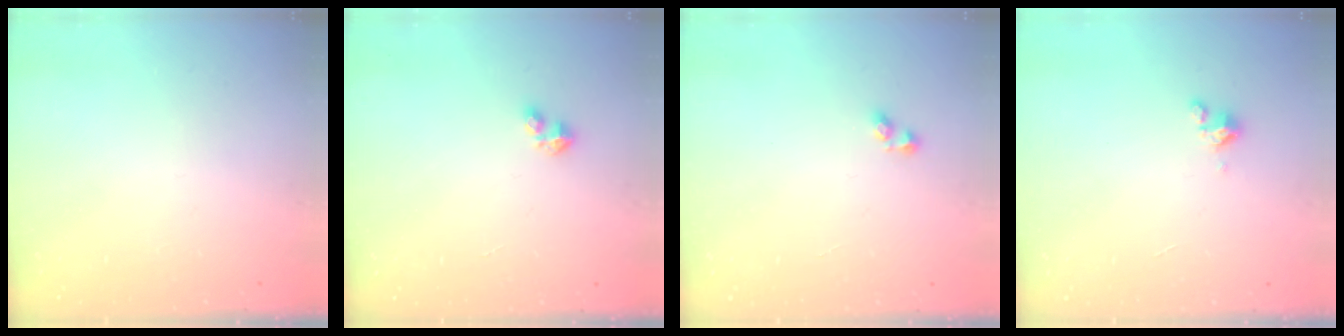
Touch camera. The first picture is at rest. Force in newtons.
{"total": 2.9, "press": 2.9, "slide": 0.5}
{"total": 2.9, "press": 2.6, "slide": 1.3}
{"total": 1.8, "press": 1.7, "slide": 0.4}